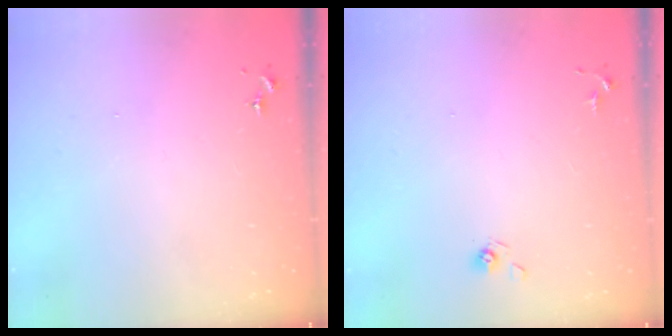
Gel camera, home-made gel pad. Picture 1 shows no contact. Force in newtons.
{"total": 5.4, "press": 5.2, "slide": 1.4}